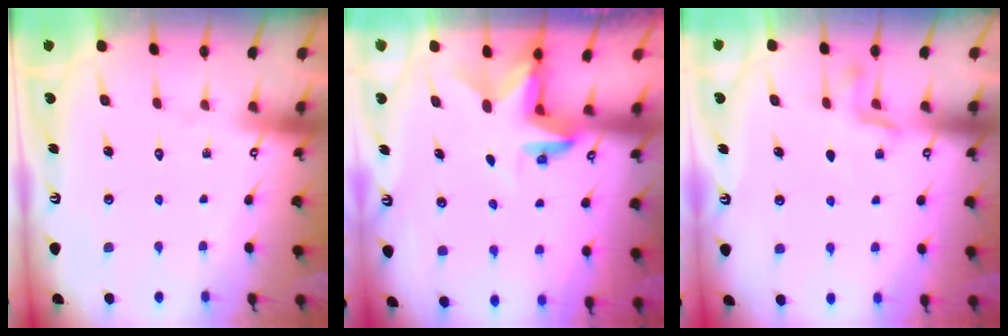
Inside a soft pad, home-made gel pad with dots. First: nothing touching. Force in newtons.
{"total": 2.9, "press": 2.9, "slide": 0.2}
{"total": 5.3, "press": 5.2, "slide": 1.2}